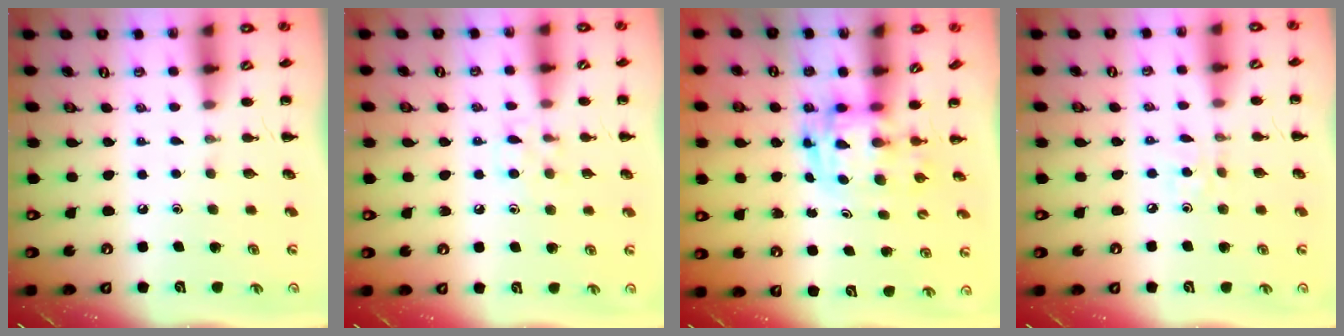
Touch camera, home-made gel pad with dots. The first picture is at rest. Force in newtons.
{"total": 6.5, "press": 6.2, "slide": 1.9}
{"total": 2.9, "press": 2.9, "slide": 0.5}
{"total": 2.0, "press": 1.9, "slide": 0.6}